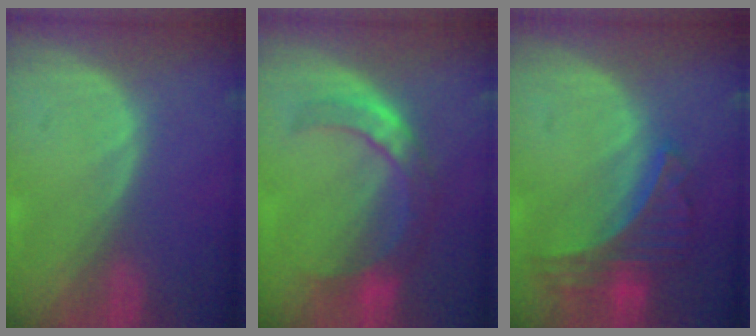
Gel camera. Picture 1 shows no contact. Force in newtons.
{"total": 7.1, "press": 7.0, "slide": 1.5}
{"total": 7.8, "press": 6.9, "slide": 3.6}